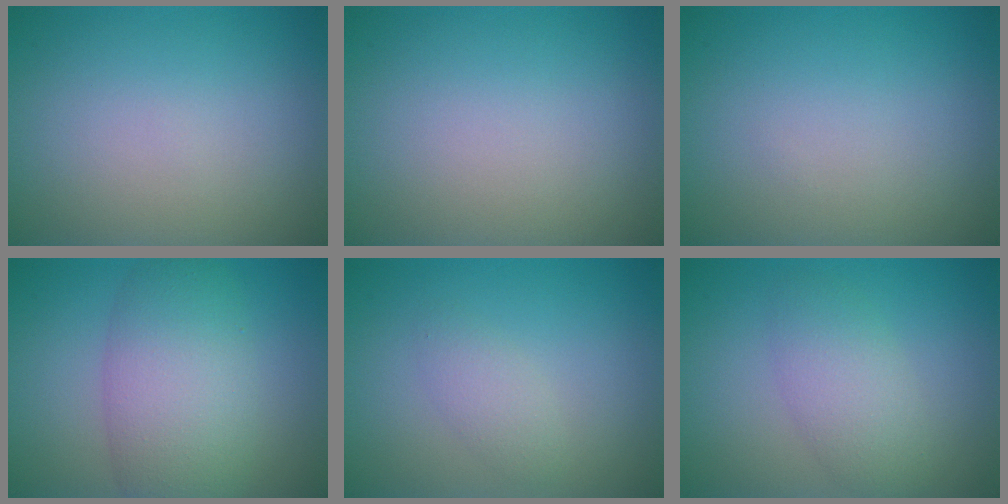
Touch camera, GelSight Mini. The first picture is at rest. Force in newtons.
{"total": 0.0}
{"total": 0.0}
{"total": 7.1, "press": 7.1, "slide": 0.2}
{"total": 1.7, "press": 1.6, "slide": 0.0}
{"total": 3.4, "press": 3.4, "slide": 0.1}